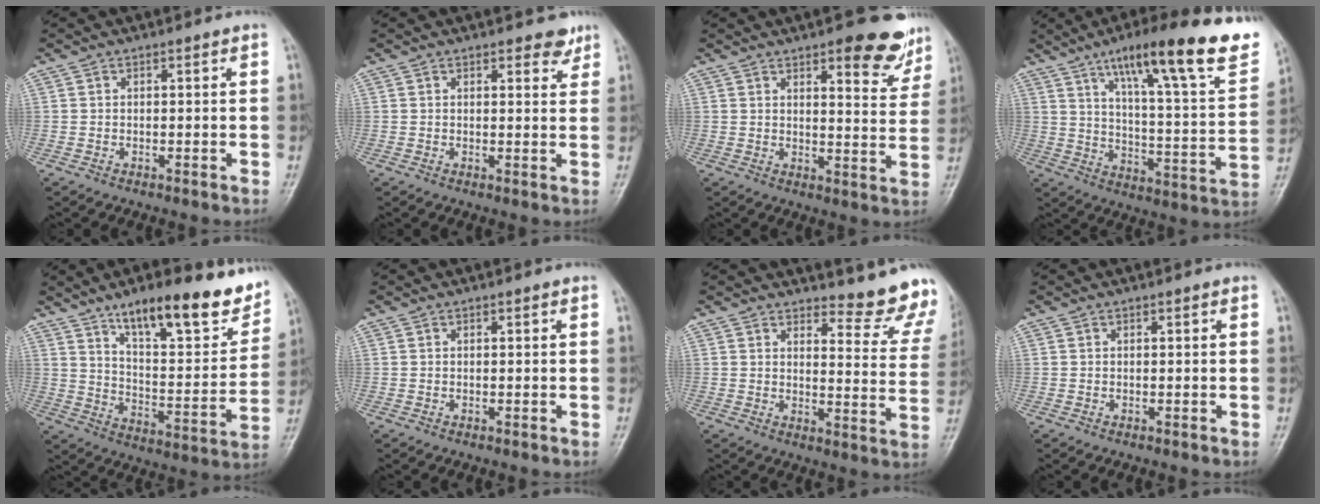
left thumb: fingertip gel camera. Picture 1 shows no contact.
{"total": 3.1, "force": [2.3, 1.4, 1.5], "torque": [-0.001, -0.013, 0.028]}
{"total": 11.6, "force": [7.8, 4.0, 7.7], "torque": [-0.057, -0.045, 0.094]}
{"total": 25.9, "force": [16.4, 4.8, 19.4], "torque": [-0.261, -0.051, 0.241]}
{"total": 20.8, "force": [13.8, 6.2, 14.3], "torque": [-0.164, -0.067, 0.216]}
{"total": 0.0}
{"total": 12.7, "force": [12.1, 2.4, 3.2], "torque": [-0.006, -0.129, 0.127]}
{"total": 0.0}